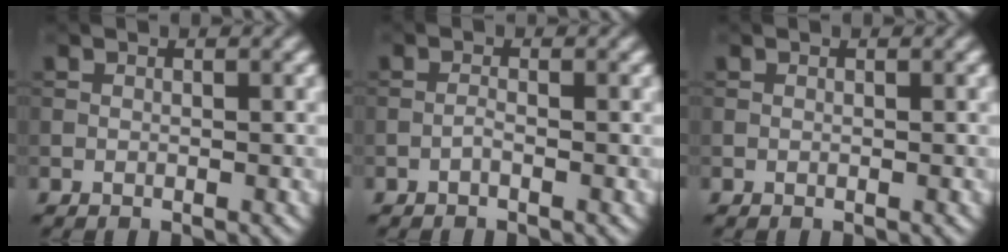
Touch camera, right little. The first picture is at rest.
{"total": 0.8, "force": [-0.6, 0.0, 0.5], "torque": [-0.014, 0.001, -0.016]}
{"total": 0.0}